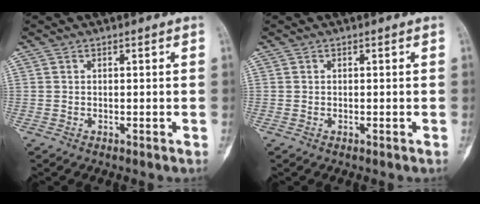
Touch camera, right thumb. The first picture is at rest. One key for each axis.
{"total": 0.0}